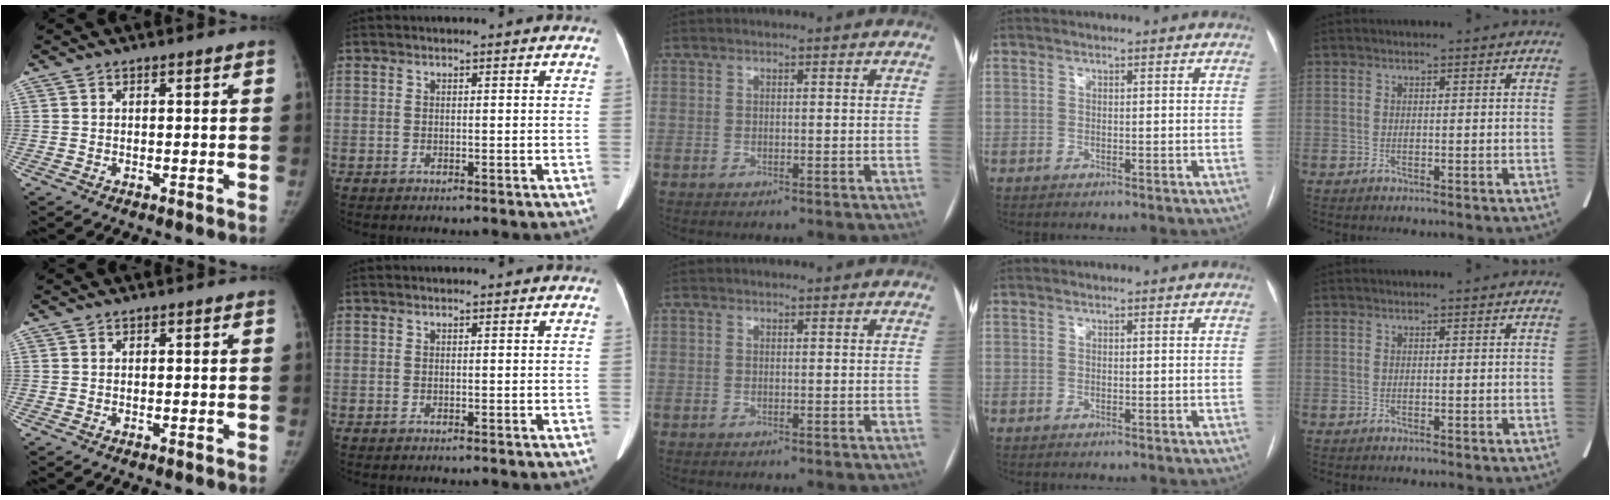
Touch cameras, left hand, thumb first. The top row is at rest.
{}